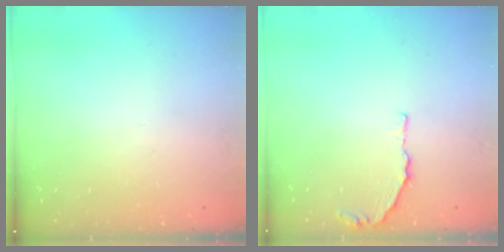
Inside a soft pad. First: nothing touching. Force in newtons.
{"total": 5.5, "press": 3.7, "slide": 4.1}